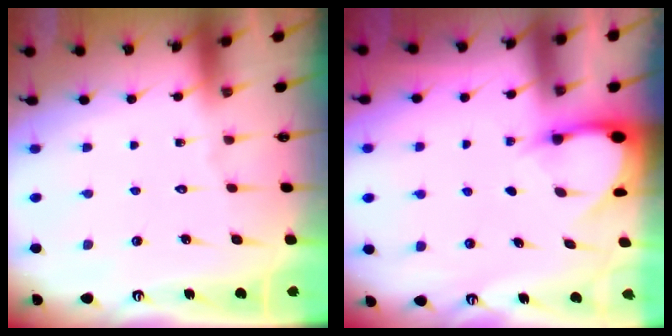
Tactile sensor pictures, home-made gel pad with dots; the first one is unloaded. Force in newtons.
{"total": 3.1, "press": 3.1, "slide": 0.2}